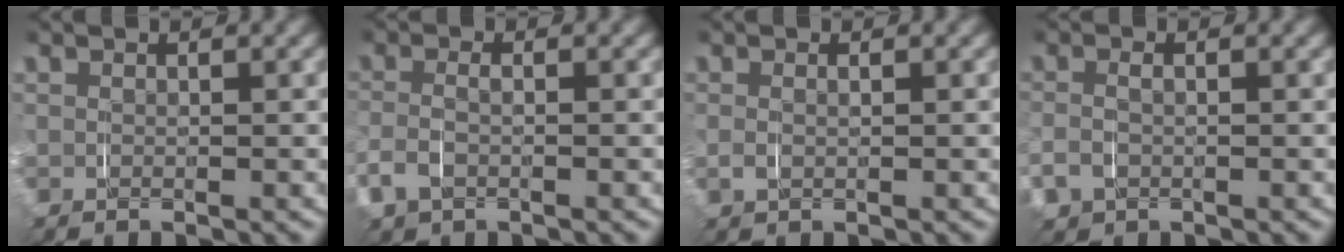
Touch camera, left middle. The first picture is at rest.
{"total": 2.8, "force": [-1.1, 1.8, 1.9], "torque": [-0.061, -0.006, -0.015]}
{"total": 1.0, "force": [0.1, 0.5, 0.8], "torque": [-0.024, -0.001, 0.006]}
{"total": 2.4, "force": [-0.6, 1.8, 1.4], "torque": [-0.049, -0.003, -0.007]}